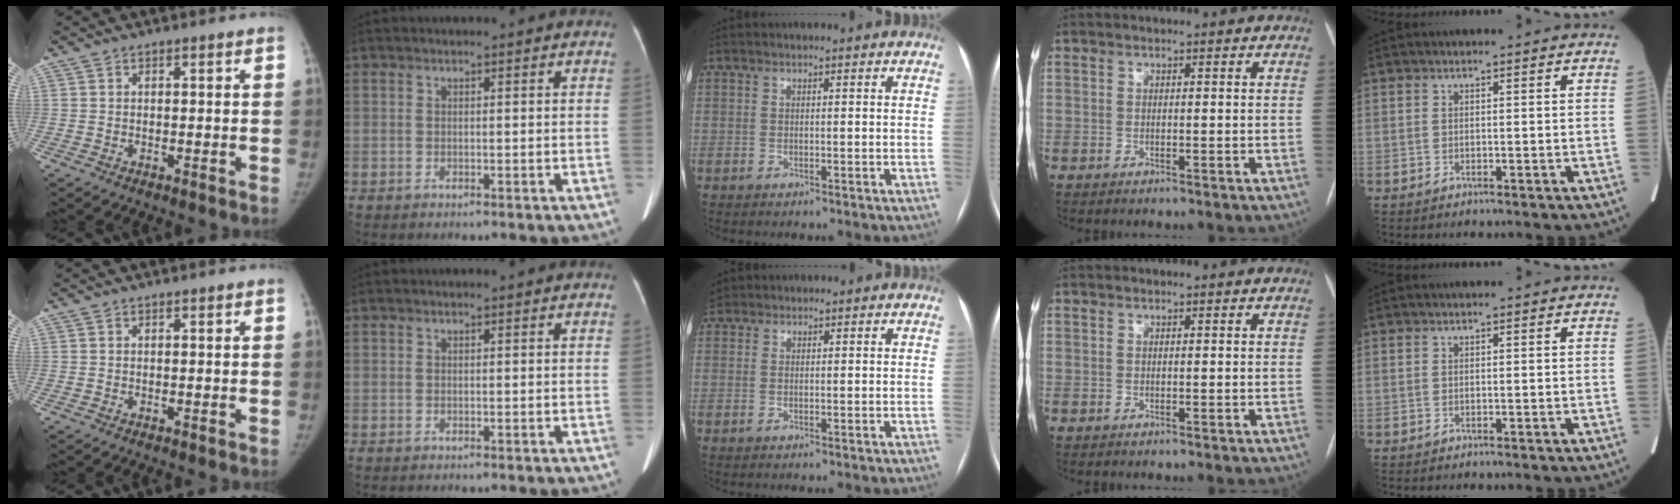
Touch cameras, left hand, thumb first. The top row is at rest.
{"middle": {"total": 2.1, "force": [1.5, 1.5, 0.3], "torque": [-0.007, 0.009, 0.027]}}